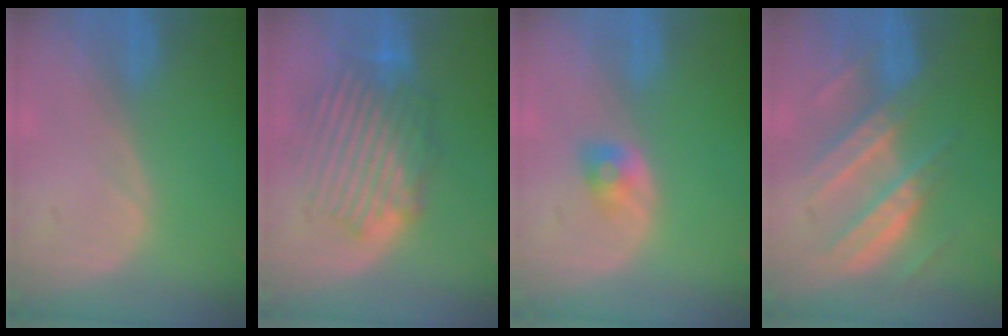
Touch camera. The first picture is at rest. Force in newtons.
{"total": 8.9, "press": 8.6, "slide": 2.3}
{"total": 2.3, "press": 2.2, "slide": 0.7}
{"total": 8.6, "press": 8.6, "slide": 0.5}